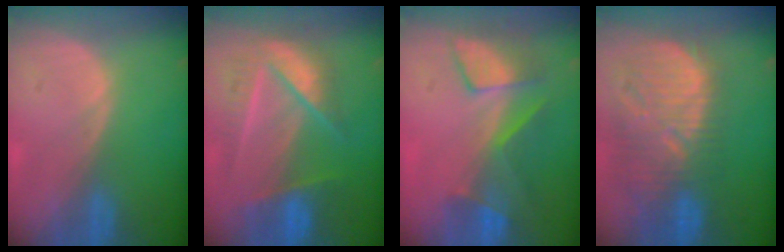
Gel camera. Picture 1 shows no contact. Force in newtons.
{"total": 8.6, "press": 8.0, "slide": 3.1}
{"total": 8.4, "press": 7.2, "slide": 4.3}
{"total": 12.8, "press": 11.3, "slide": 6.0}